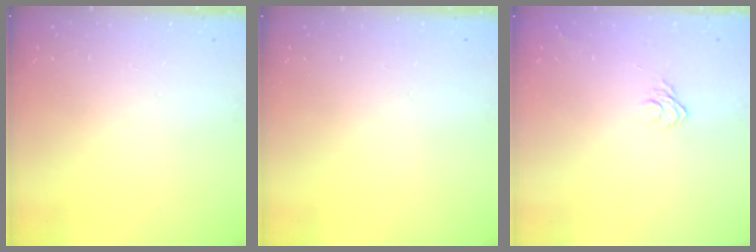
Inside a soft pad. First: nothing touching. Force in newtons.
{"total": 0.0}
{"total": 7.4, "press": 7.3, "slide": 1.2}